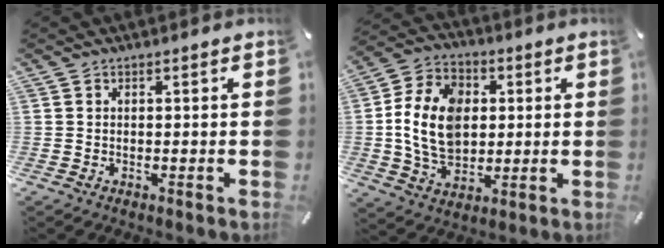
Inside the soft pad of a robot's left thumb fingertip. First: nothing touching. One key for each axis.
{"total": 14.9, "fx": 0.5, "fy": 11.3, "fz": 9.7, "tx": -0.217, "ty": 0.014, "tz": 0.008}